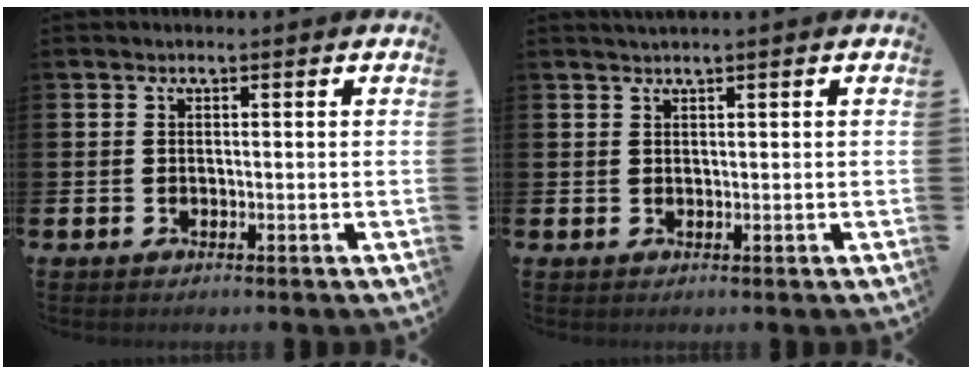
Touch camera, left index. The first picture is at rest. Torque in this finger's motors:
{"motor_torque": [-0.06, 0.05, -0.02, 0.00]}